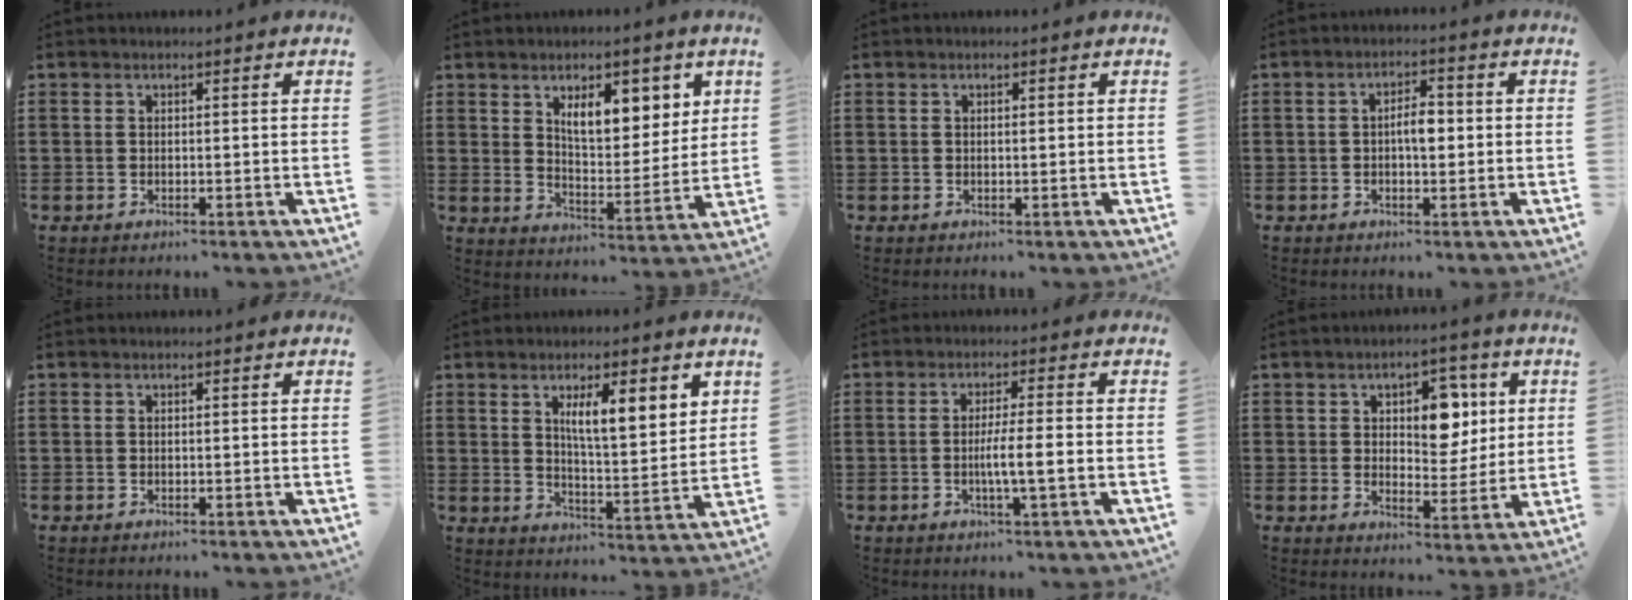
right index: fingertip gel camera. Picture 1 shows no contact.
{"total": 8.4, "force": [4.6, 3.9, 5.9], "torque": [-0.093, -0.011, 0.074]}
{"total": 0.5, "force": [0.1, 0.1, 0.5], "torque": [-0.011, -0.003, 0.002]}
{"total": 3.6, "force": [-0.1, 1.4, 3.3], "torque": [-0.053, 0.001, -0.007]}
{"total": 0.0}
{"total": 7.0, "force": [3.2, 1.8, 6.0], "torque": [-0.108, -0.005, 0.050]}
{"total": 4.5, "force": [-1.0, -0.1, 4.4], "torque": [-0.077, -0.005, -0.021]}
{"total": 6.6, "force": [2.4, 4.3, 4.4], "torque": [-0.078, 0.007, 0.035]}